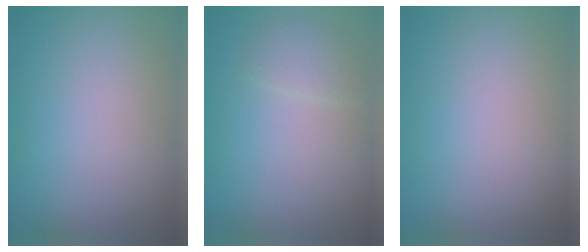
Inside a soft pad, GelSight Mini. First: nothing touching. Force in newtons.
{"total": 1.5, "press": 1.5, "slide": 0.0}
{"total": 0.0}